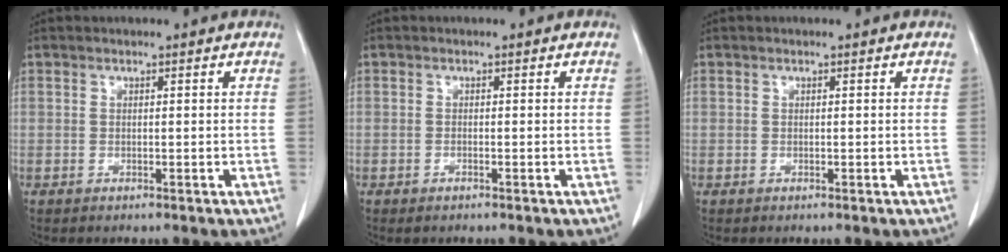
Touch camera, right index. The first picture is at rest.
{"total": 0.5, "force": [-0.4, 0.2, 0.3], "torque": [-0.013, -0.002, -0.003]}
{"total": 0.0}